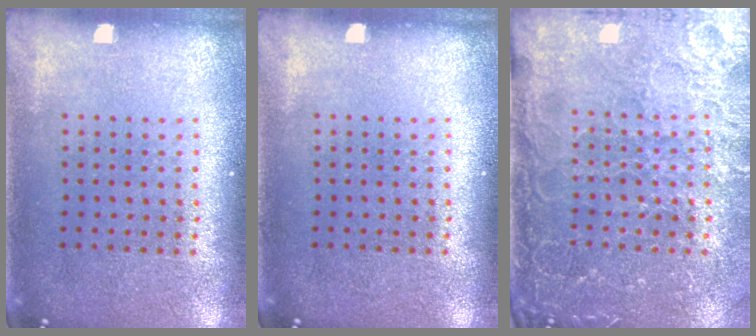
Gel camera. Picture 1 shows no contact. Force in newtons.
{"total": 0.0}
{"total": 4.2, "press": 3.8, "slide": 1.8}